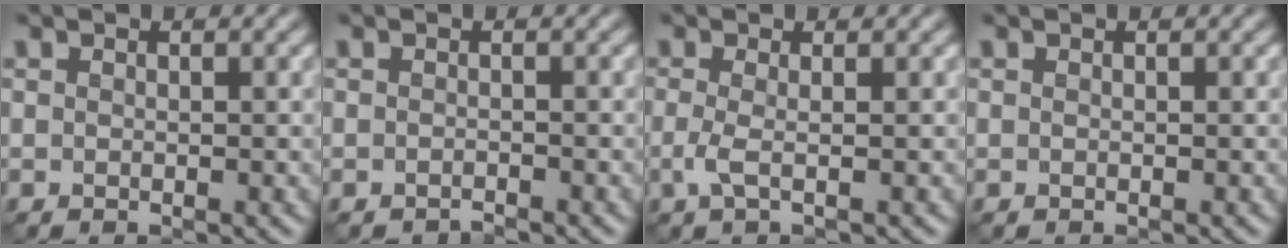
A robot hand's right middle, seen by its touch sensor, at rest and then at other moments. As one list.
[{"total": 1.2, "force": [-1.2, 0.0, -0.1], "torque": [0.001, -0.006, -0.025]}, {"total": 1.8, "force": [-0.6, 0.3, 1.6], "torque": [-0.036, -0.002, -0.016]}, {"total": 0.0}]